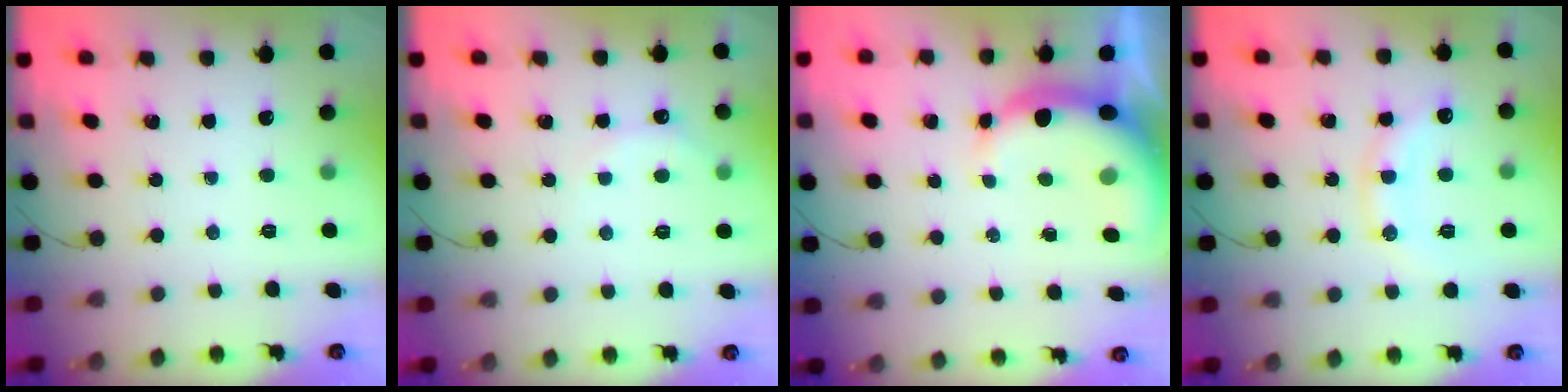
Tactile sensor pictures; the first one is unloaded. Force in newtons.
{"total": 4.9, "press": 4.8, "slide": 0.9}
{"total": 7.7, "press": 7.5, "slide": 1.7}
{"total": 12.6, "press": 12.6, "slide": 0.5}